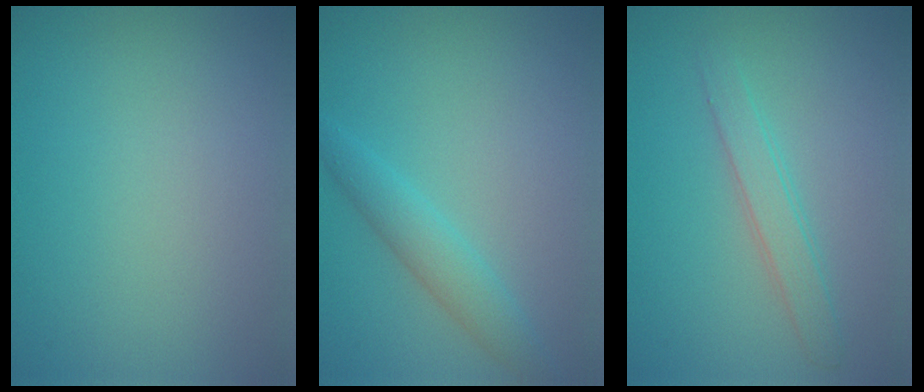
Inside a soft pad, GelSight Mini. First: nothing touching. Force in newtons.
{"total": 2.6, "press": 2.6, "slide": 0.0}
{"total": 2.2, "press": 2.2, "slide": 0.1}